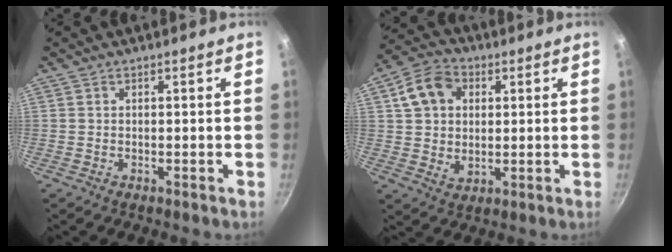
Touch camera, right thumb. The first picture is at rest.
{"total": 10.7, "force": [3.1, 8.2, 6.1], "torque": [-0.092, 0.001, 0.046]}